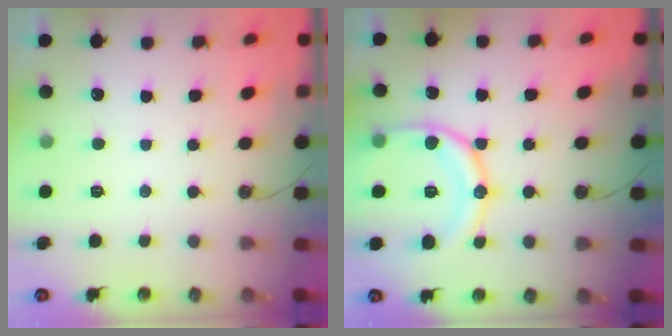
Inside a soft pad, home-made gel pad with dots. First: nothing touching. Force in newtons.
{"total": 15.9, "press": 15.8, "slide": 1.7}